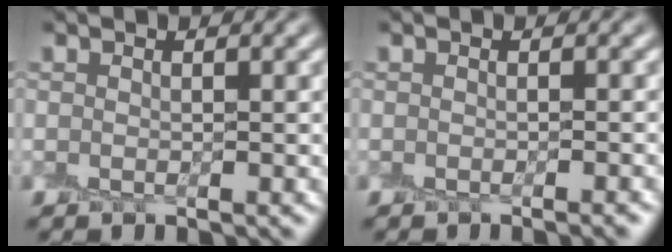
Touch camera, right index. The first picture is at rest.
{"total": 1.0, "force": [-0.9, -0.2, 0.4], "torque": [-0.004, -0.007, -0.014]}